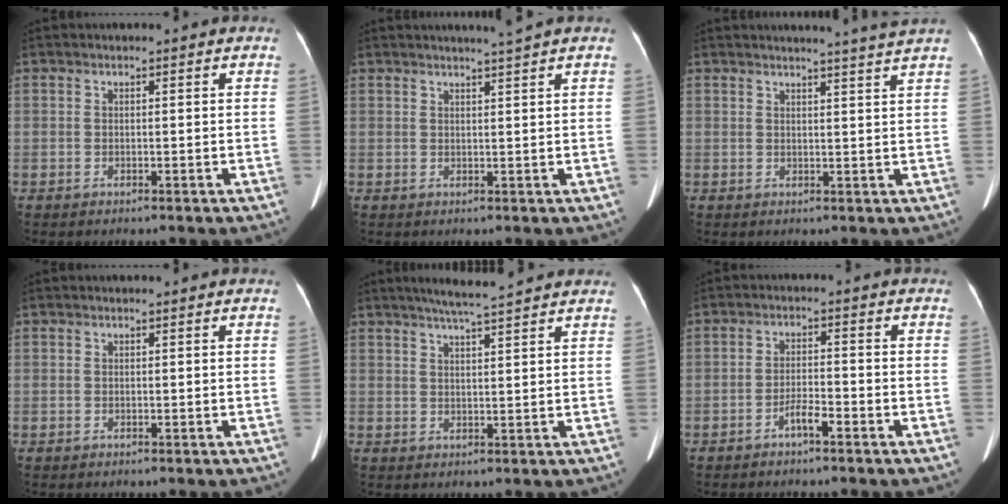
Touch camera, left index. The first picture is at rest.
{"total": 2.5, "force": [2.1, -1.0, 0.9], "torque": [-0.011, -0.005, 0.033]}
{"total": 5.7, "force": [5.1, -1.7, 1.7], "torque": [-0.024, -0.014, 0.053]}
{"total": 0.0}
{"total": 7.6, "force": [6.7, -0.3, 3.7], "torque": [-0.065, 0.023, 0.094]}
{"total": 2.8, "force": [-2.0, 0.3, 1.9], "torque": [-0.037, 0.001, -0.039]}